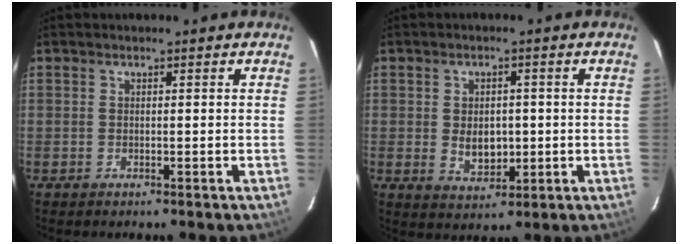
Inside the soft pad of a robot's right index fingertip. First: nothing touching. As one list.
[{"total": 5.8, "force": [-0.3, 4.1, 4.1], "torque": [-0.069, -0.005, 0.005]}]